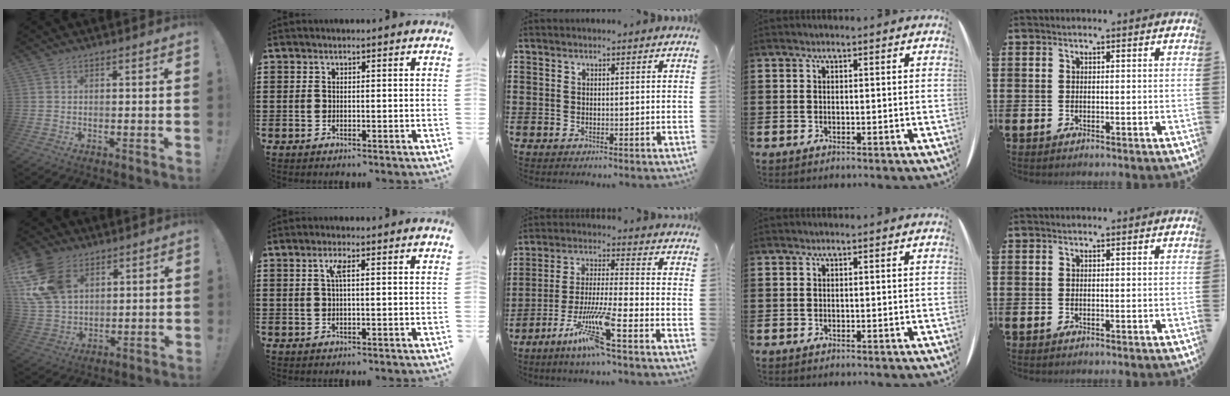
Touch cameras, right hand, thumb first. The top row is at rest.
{"thumb": {"total": 17.0, "force": [7.2, 12.1, 9.6], "torque": [-0.201, -0.028, 0.142]}, "index": {"total": 2.6, "force": [0.7, 0.4, 2.5], "torque": [-0.043, 0.002, 0.008]}, "middle": {"total": 9.6, "force": [-6.0, 0.2, 7.5], "torque": [-0.160, -0.013, -0.120]}}